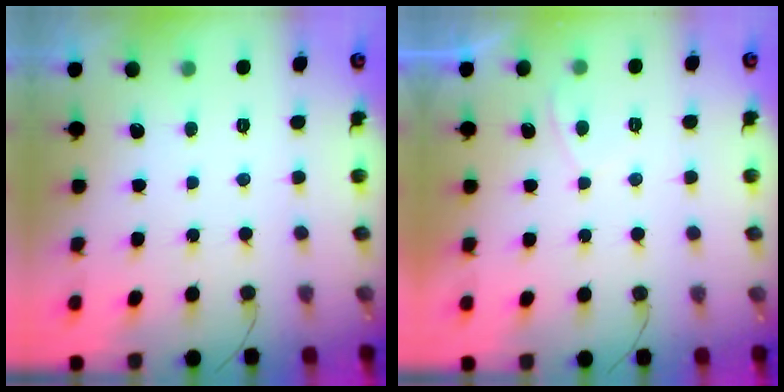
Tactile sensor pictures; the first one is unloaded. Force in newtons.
{"total": 1.0, "press": 0.8, "slide": 0.5}